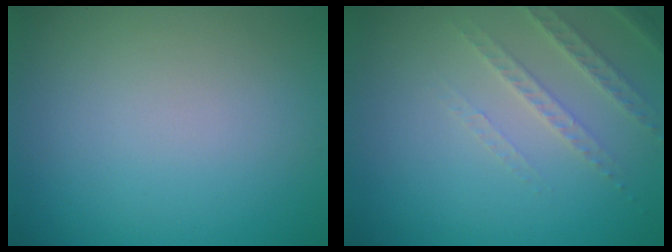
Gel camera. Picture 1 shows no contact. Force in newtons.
{"total": 2.5, "press": 2.4, "slide": 0.7}